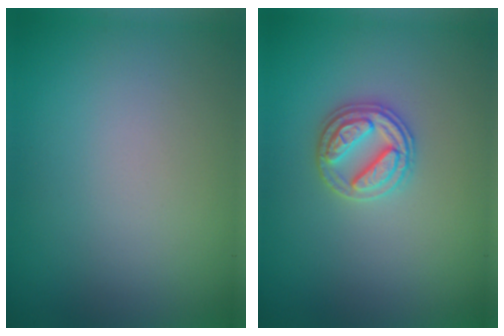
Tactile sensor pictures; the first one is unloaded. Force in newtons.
{"total": 2.8, "press": 2.8, "slide": 0.2}